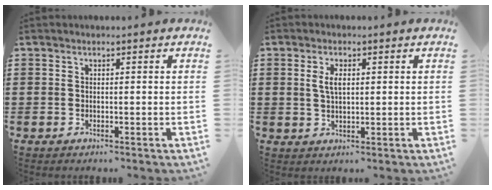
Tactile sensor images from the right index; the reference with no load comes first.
{"total": 3.1, "force": [0.7, 1.4, 2.7], "torque": [-0.056, 0.007, 0.010]}